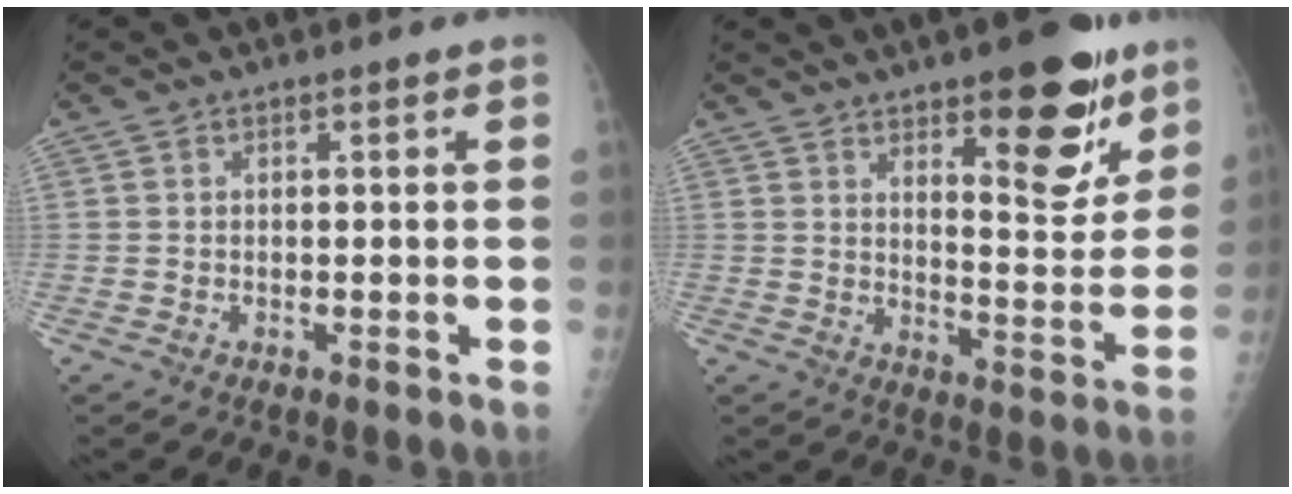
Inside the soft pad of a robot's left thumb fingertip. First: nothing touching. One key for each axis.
{"total": 15.7, "fx": 9.3, "fy": 5.5, "fz": 11.5, "tx": -0.112, "ty": -0.059, "tz": 0.133}